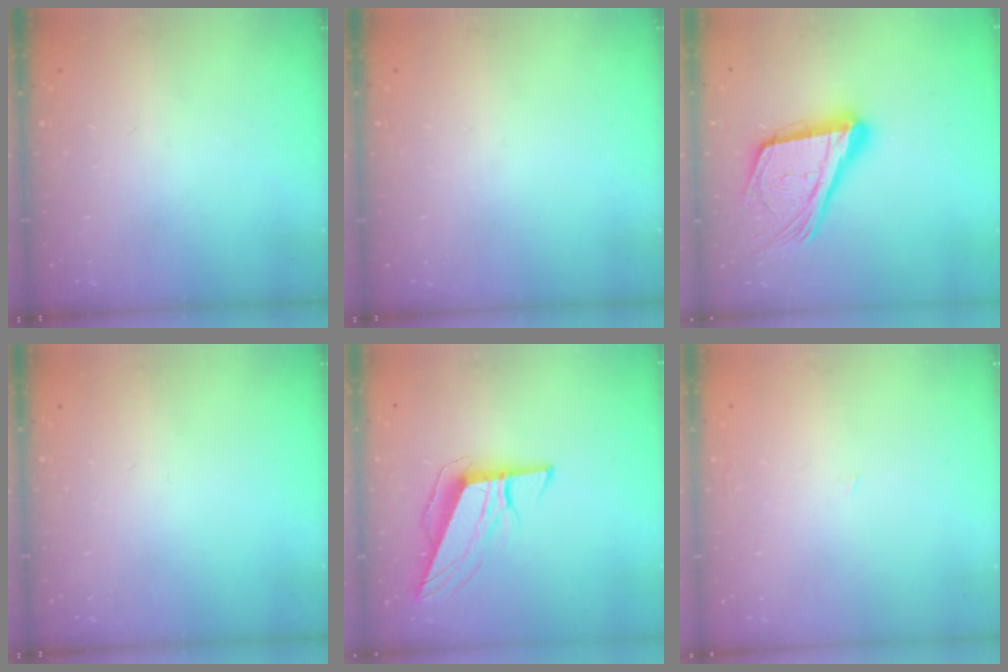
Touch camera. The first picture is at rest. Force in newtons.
{"total": 0.0}
{"total": 23.2, "press": 22.7, "slide": 5.0}
{"total": 0.0}
{"total": 10.7, "press": 10.3, "slide": 2.6}
{"total": 0.9, "press": 0.9, "slide": 0.0}